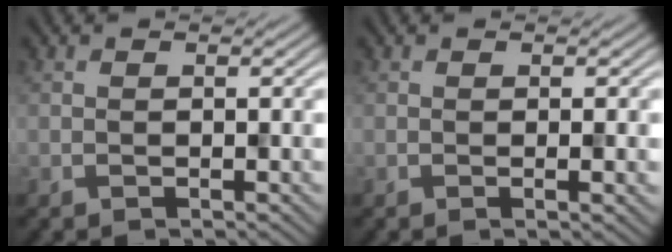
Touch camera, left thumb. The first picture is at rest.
{"total": 1.3, "force": [-0.2, 0.1, 1.3], "torque": [-0.023, 0.003, -0.004]}